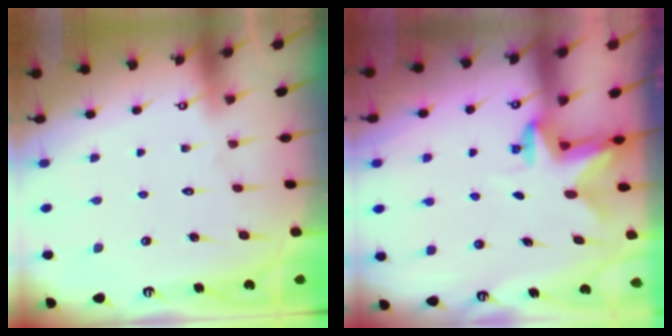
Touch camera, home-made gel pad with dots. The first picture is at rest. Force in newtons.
{"total": 2.6, "press": 2.6, "slide": 0.6}